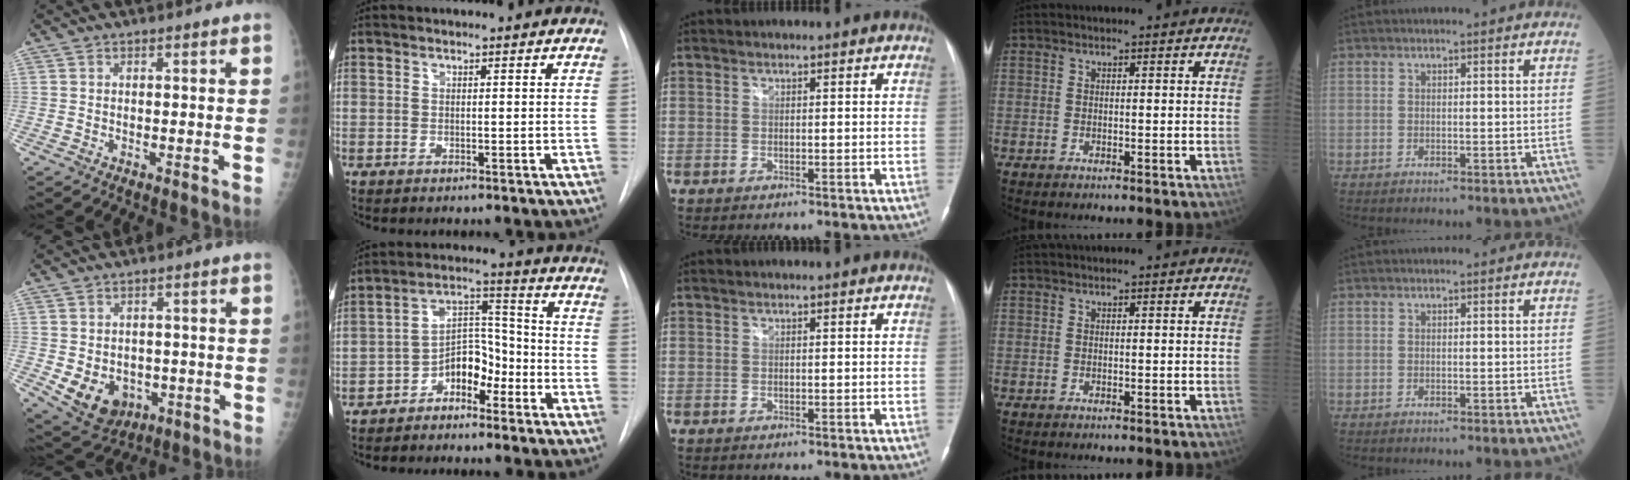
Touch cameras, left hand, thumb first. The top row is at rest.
{"thumb": {"total": 9.6, "force": [-2.5, 7.8, 5.1], "torque": [-0.062, 0.007, -0.017]}, "index": {"total": 7.6, "force": [-4.5, 4.1, 4.6], "torque": [-0.083, 0.029, -0.082]}}